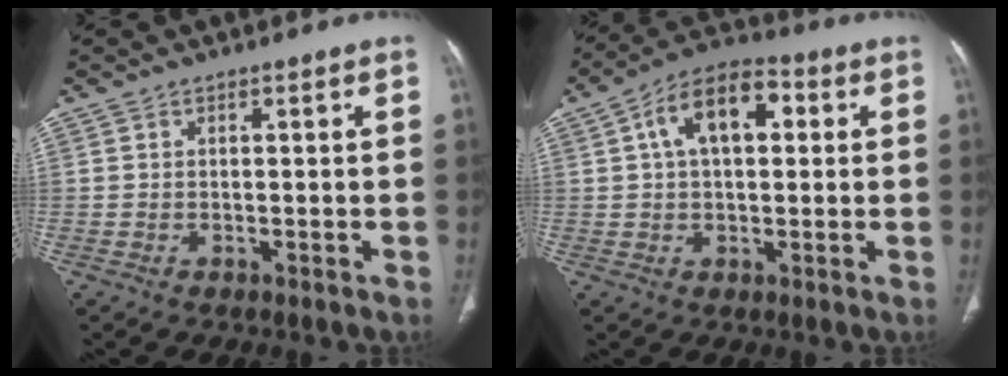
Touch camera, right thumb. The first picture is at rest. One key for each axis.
{"total": 12.1, "fx": 3.0, "fy": 6.9, "fz": 9.5, "tx": -0.141, "ty": 0.023, "tz": 0.041}